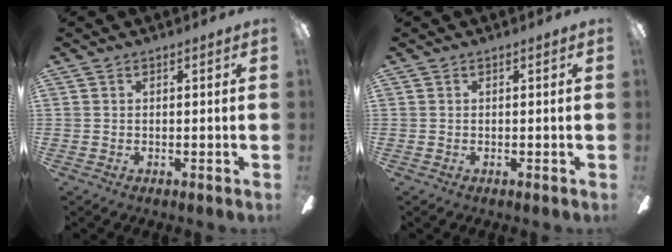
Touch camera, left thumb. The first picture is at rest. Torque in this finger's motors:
{"motor_torque": [0.00, 0.00, 0.08, 0.08, 0.00]}